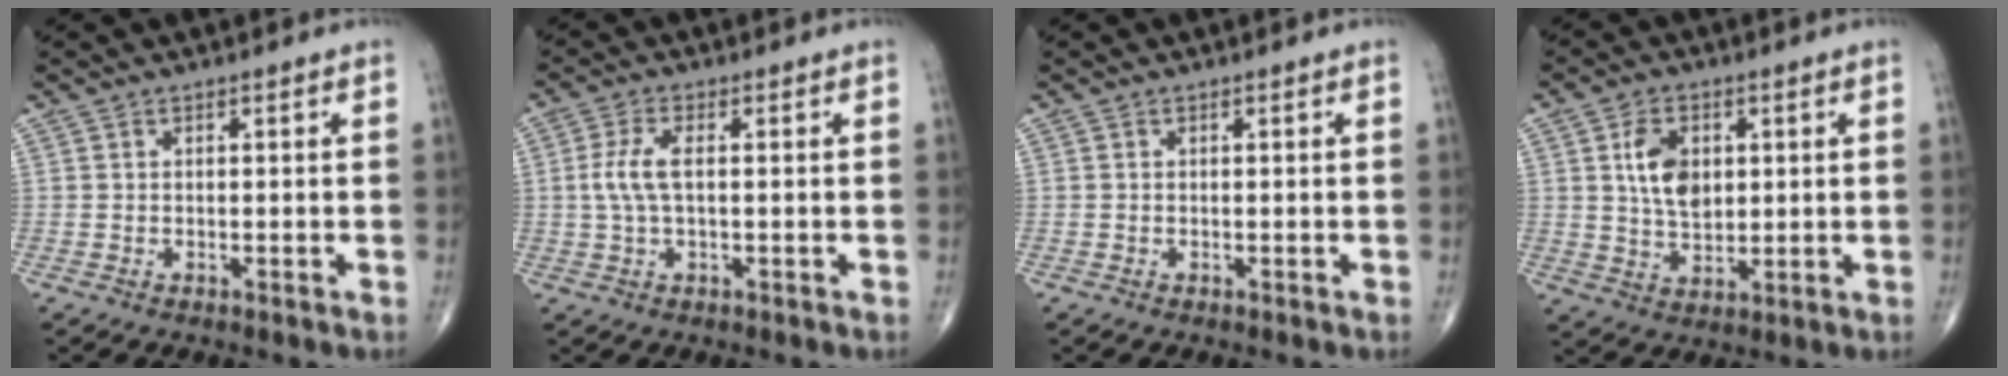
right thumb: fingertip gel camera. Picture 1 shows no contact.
{"total": 5.1, "force": [0.3, 2.0, 4.6], "torque": [-0.115, 0.008, 0.002]}
{"total": 0.0}
{"total": 8.3, "force": [1.9, 5.4, 6.0], "torque": [-0.088, -0.010, 0.038]}